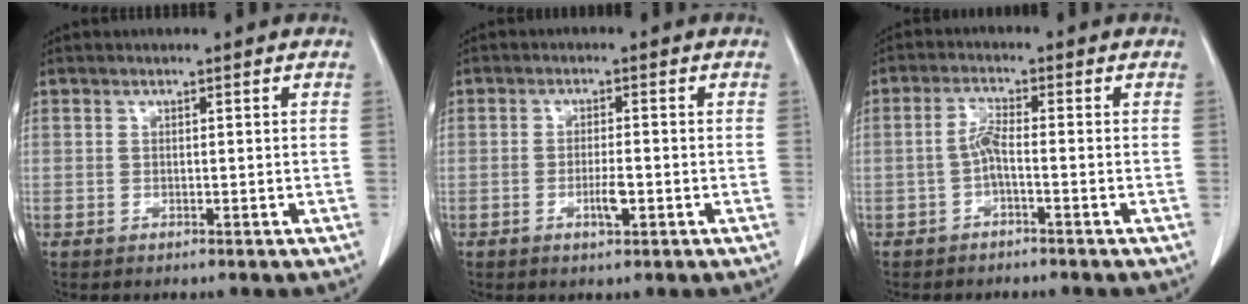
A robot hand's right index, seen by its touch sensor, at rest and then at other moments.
{"total": 3.0, "force": [-1.1, 0.5, 2.8], "torque": [-0.051, 0.000, -0.017]}
{"total": 3.0, "force": [-1.0, 0.3, 2.8], "torque": [-0.058, 0.005, -0.023]}